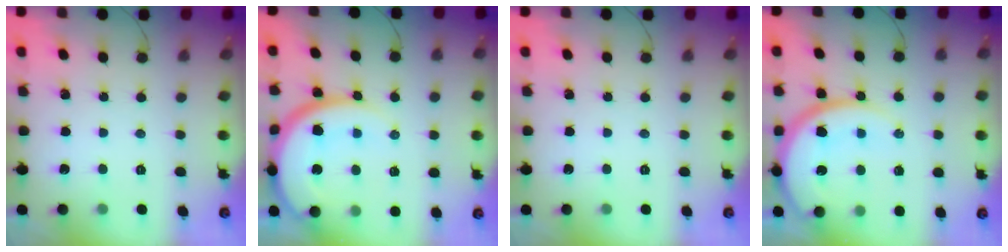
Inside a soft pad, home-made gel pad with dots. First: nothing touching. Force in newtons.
{"total": 16.3, "press": 16.2, "slide": 1.3}
{"total": 0.0}
{"total": 17.2, "press": 17.1, "slide": 1.8}